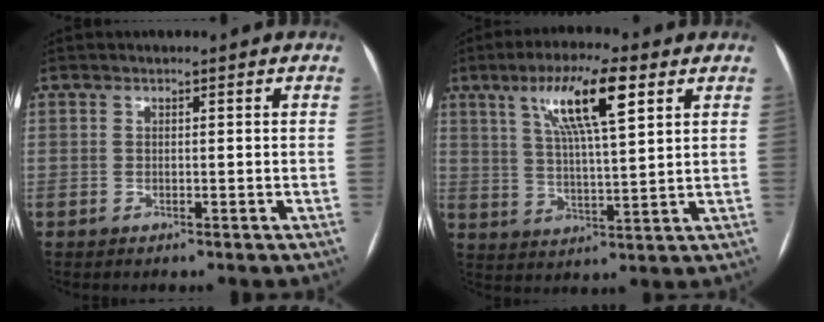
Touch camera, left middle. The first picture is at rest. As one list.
[{"total": 11.3, "force": [5.4, 1.5, 9.8], "torque": [-0.178, 0.012, 0.095]}]